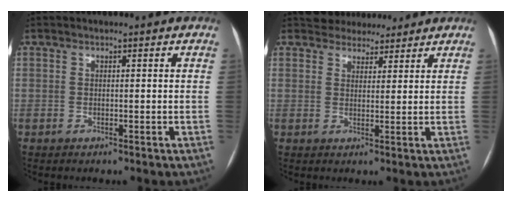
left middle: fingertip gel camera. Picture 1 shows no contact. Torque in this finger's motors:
{"motor_torque": [0.01, -0.09, 0.00, -0.01]}